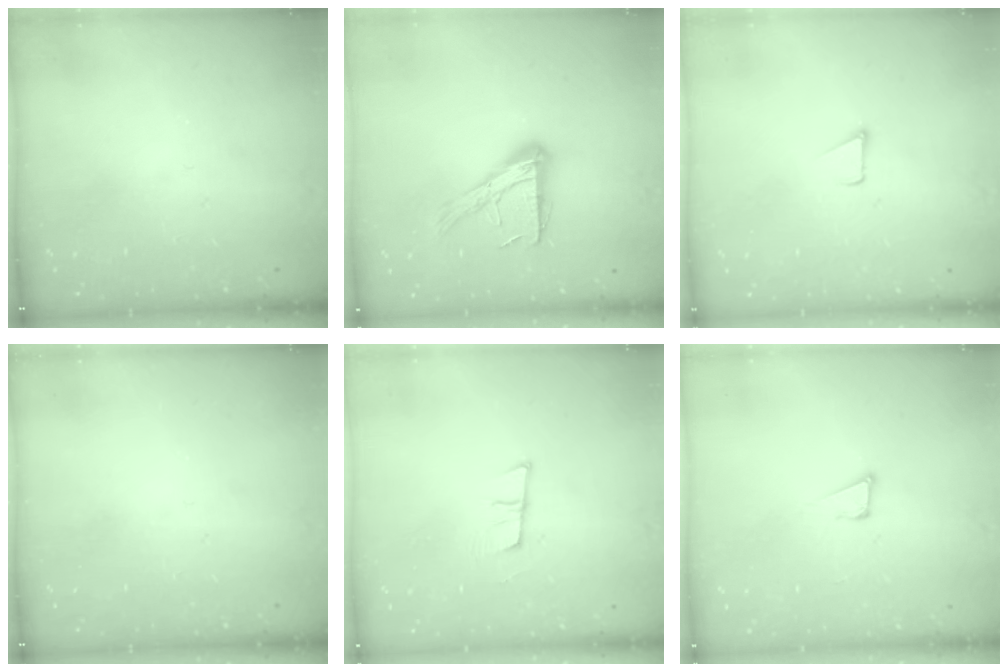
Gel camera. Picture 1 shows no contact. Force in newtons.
{"total": 13.9, "press": 13.9, "slide": 1.2}
{"total": 1.2, "press": 1.2, "slide": 0.1}
{"total": 0.0}
{"total": 6.9, "press": 6.3, "slide": 2.8}
{"total": 3.4, "press": 3.3, "slide": 0.9}